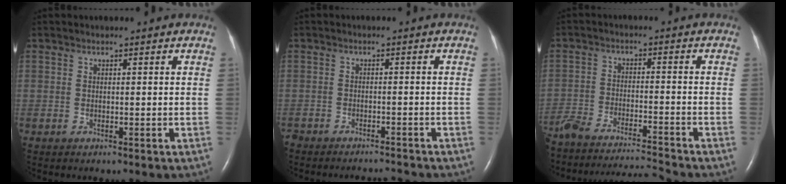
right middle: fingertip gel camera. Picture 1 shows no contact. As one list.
[{"total": 4.5, "force": [-4.5, 0.1, 0.3], "torque": [-0.002, -0.010, -0.070]}, {"total": 17.2, "force": [-16.2, -0.4, 5.8], "torque": [-0.120, -0.012, -0.258]}]